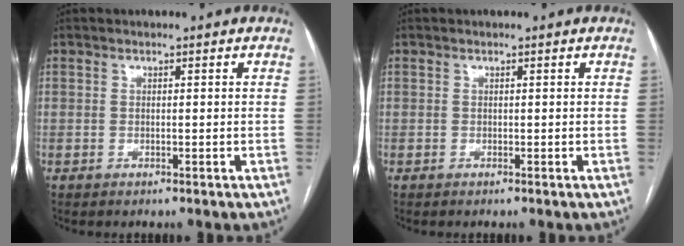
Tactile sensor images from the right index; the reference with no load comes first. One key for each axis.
{"total": 0.0}